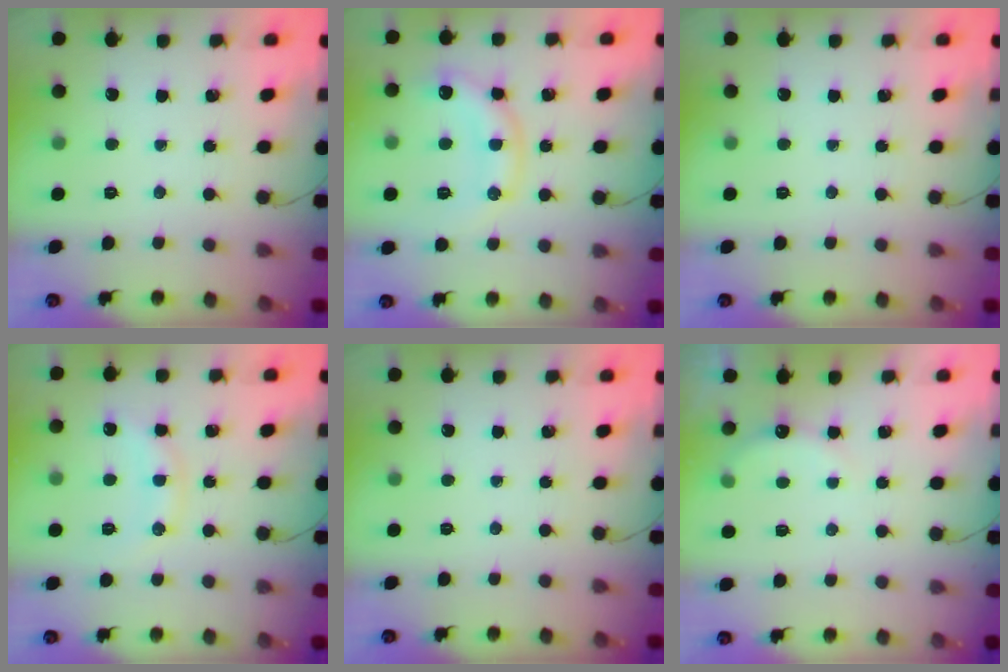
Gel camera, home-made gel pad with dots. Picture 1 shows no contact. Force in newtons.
{"total": 11.1, "press": 11.1, "slide": 1.1}
{"total": 0.0}
{"total": 10.7, "press": 10.7, "slide": 0.8}
{"total": 0.0}
{"total": 6.1, "press": 5.9, "slide": 1.3}